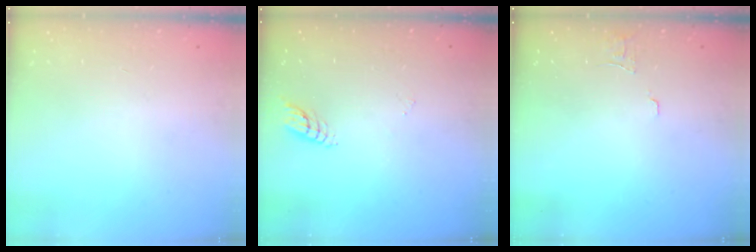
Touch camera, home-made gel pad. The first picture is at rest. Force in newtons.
{"total": 4.3, "press": 4.3, "slide": 0.2}
{"total": 4.5, "press": 4.5, "slide": 0.3}